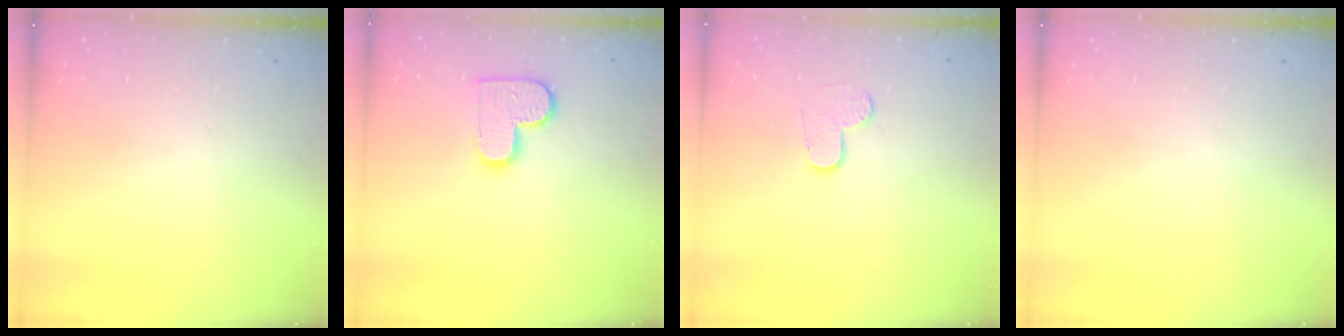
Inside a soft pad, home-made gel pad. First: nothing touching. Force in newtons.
{"total": 11.5, "press": 11.4, "slide": 0.6}
{"total": 4.1, "press": 4.1, "slide": 0.3}
{"total": 0.0}